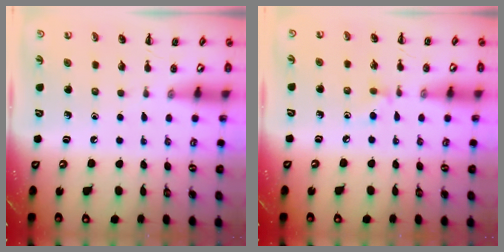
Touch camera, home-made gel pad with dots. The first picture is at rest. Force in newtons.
{"total": 4.9, "press": 4.5, "slide": 1.8}